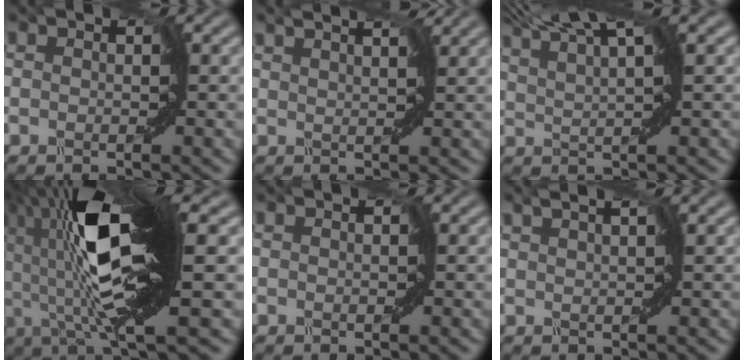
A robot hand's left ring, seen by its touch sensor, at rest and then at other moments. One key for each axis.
{"total": 1.2, "fx": 1.1, "fy": -0.2, "fz": 0.3, "tx": -0.016, "ty": 0.000, "tz": 0.019}
{"total": 5.2, "fx": 4.3, "fy": 0.3, "fz": 2.9, "tx": -0.062, "ty": 0.026, "tz": 0.075}
{"total": 10.6, "fx": 2.9, "fy": 1.4, "fz": 10.1, "tx": -0.189, "ty": 0.004, "tz": 0.061}
{"total": 0.0}
{"total": 0.9, "fx": 0.6, "fy": -0.6, "fz": -0.1, "tx": -0.008, "ty": -0.002, "tz": 0.019}